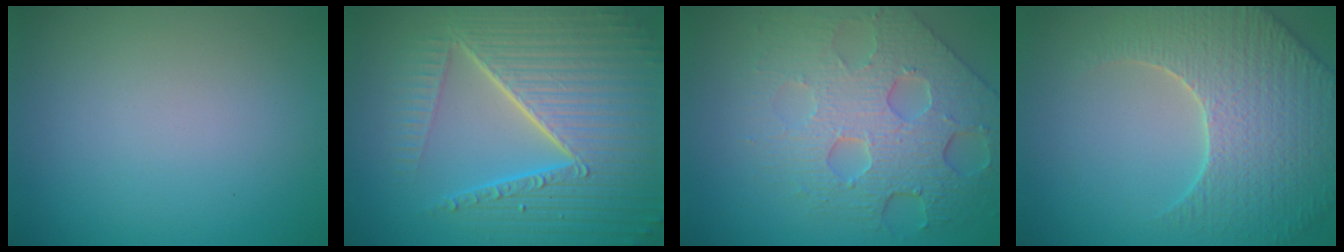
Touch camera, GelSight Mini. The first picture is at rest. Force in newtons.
{"total": 10.6, "press": 6.6, "slide": 8.3}
{"total": 8.1, "press": 5.5, "slide": 6.0}
{"total": 5.9, "press": 5.6, "slide": 1.7}